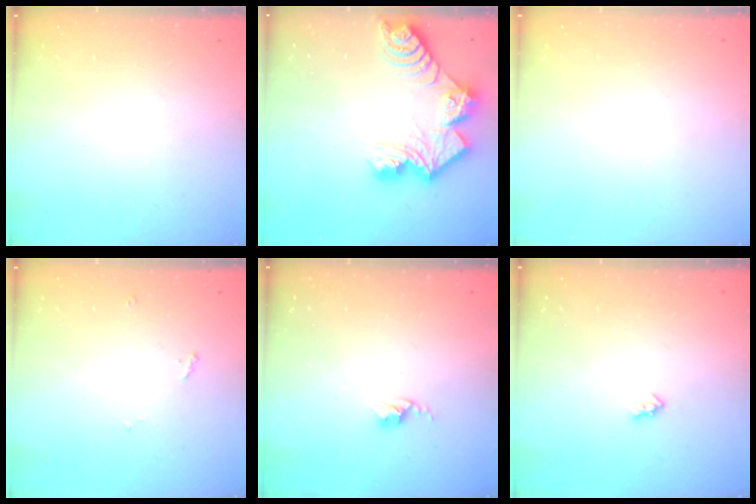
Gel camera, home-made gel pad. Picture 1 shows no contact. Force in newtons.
{"total": 13.7, "press": 13.6, "slide": 1.2}
{"total": 0.0}
{"total": 4.7, "press": 4.7, "slide": 0.6}
{"total": 2.4, "press": 2.4, "slide": 0.3}
{"total": 2.0, "press": 2.0, "slide": 0.3}